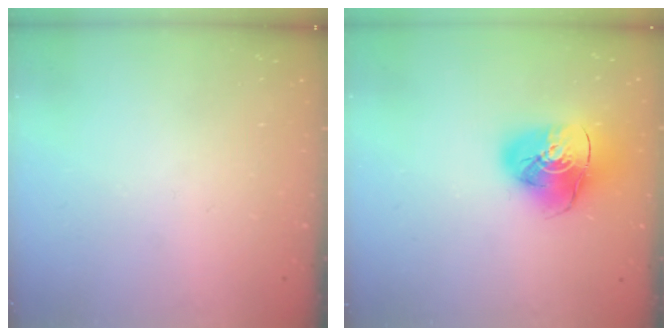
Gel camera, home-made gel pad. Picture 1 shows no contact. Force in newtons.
{"total": 16.1, "press": 16.0, "slide": 2.1}